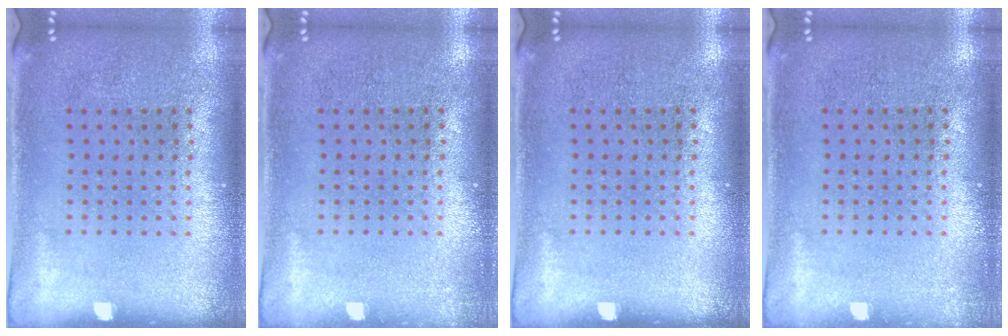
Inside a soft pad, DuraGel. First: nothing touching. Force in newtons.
{"total": 0.6, "press": 0.6, "slide": 0.1}
{"total": 0.0}
{"total": 0.6, "press": 0.6, "slide": 0.1}